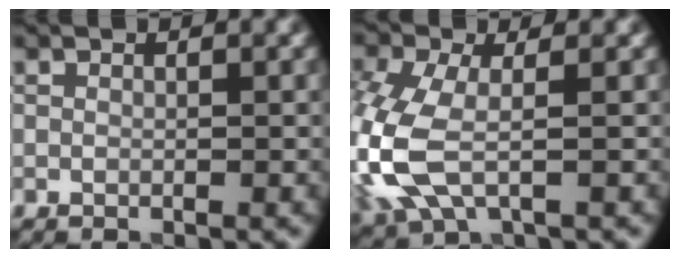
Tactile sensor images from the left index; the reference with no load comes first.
{"total": 6.6, "force": [-1.0, 3.3, 5.6], "torque": [-0.153, -0.003, -0.029]}